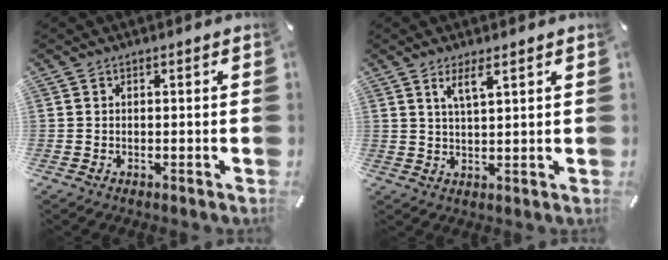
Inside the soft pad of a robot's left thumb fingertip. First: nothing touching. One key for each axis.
{"total": 4.3, "fx": 2.6, "fy": 0.9, "fz": 3.3, "tx": -0.071, "ty": 0.000, "tz": 0.046}